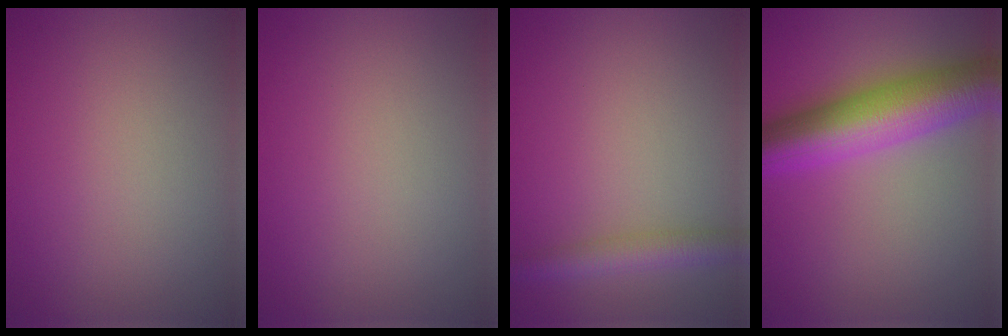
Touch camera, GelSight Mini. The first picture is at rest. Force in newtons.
{"total": 0.0}
{"total": 2.9, "press": 2.9, "slide": 0.1}
{"total": 9.3, "press": 9.3, "slide": 0.3}